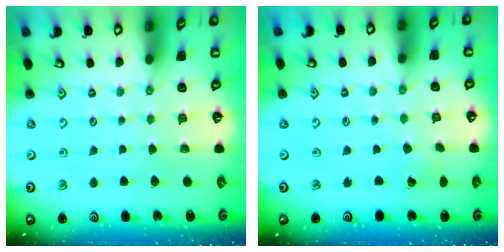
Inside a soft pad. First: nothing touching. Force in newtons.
{"total": 1.4, "press": 1.4, "slide": 0.1}